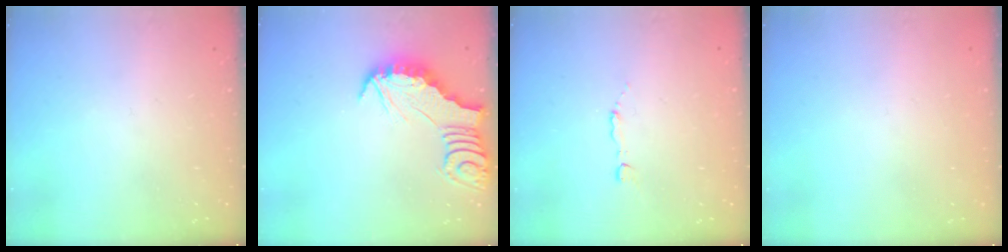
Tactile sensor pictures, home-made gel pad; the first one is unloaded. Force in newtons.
{"total": 2.7, "press": 2.7, "slide": 0.3}
{"total": 1.2, "press": 1.2, "slide": 0.2}
{"total": 0.0}